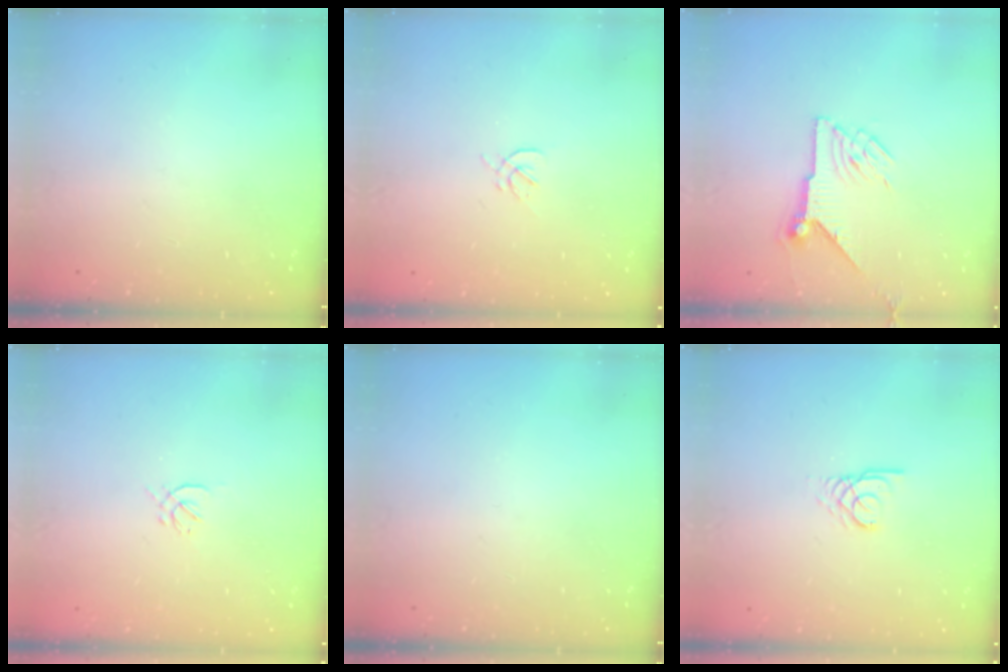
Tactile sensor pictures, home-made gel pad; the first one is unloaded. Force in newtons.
{"total": 1.6, "press": 1.5, "slide": 0.6}
{"total": 8.0, "press": 8.0, "slide": 0.5}
{"total": 0.7, "press": 0.5, "slide": 0.5}
{"total": 0.0}
{"total": 2.7, "press": 2.7, "slide": 0.1}